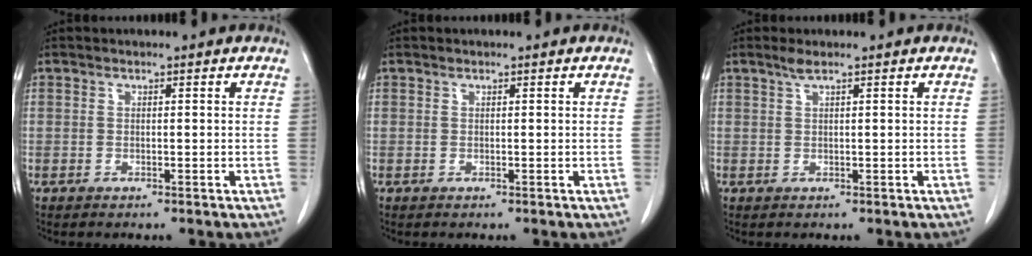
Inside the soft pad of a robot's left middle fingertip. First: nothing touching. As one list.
[{"total": 0.0}, {"total": 1.3, "force": [0.9, -0.1, 0.9], "torque": [-0.024, 0.006, 0.022]}]